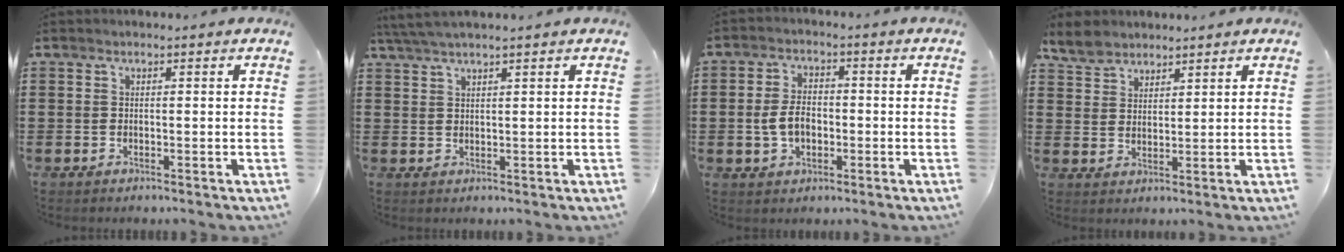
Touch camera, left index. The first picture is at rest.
{"total": 2.7, "force": [2.2, -0.1, 1.5], "torque": [-0.034, 0.002, 0.042]}
{"total": 4.9, "force": [-0.8, 3.0, 3.8], "torque": [-0.092, -0.001, -0.021]}
{"total": 4.2, "force": [3.6, 2.0, 0.9], "torque": [-0.033, 0.001, 0.068]}